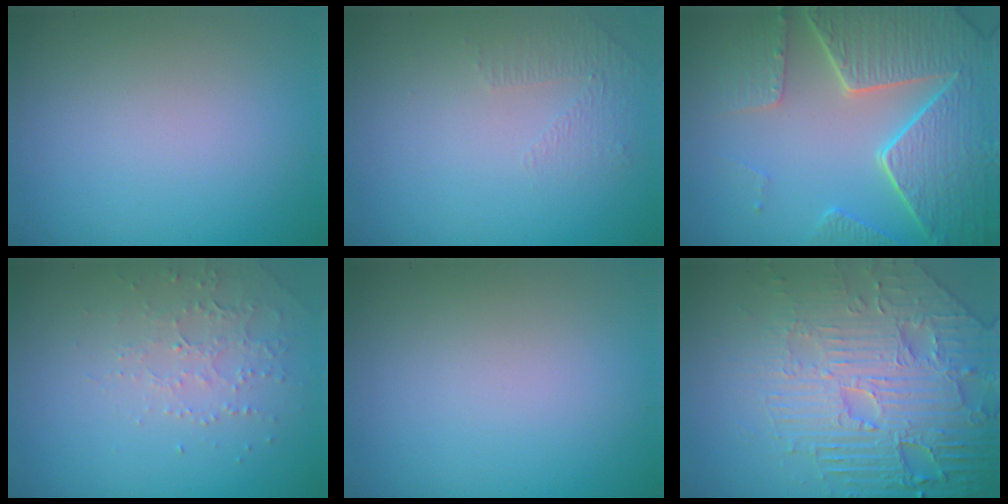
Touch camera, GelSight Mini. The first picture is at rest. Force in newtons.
{"total": 1.1, "press": 0.6, "slide": 1.0}
{"total": 8.3, "press": 6.2, "slide": 5.6}
{"total": 2.2, "press": 2.1, "slide": 0.6}
{"total": 0.0}
{"total": 8.7, "press": 6.2, "slide": 6.1}